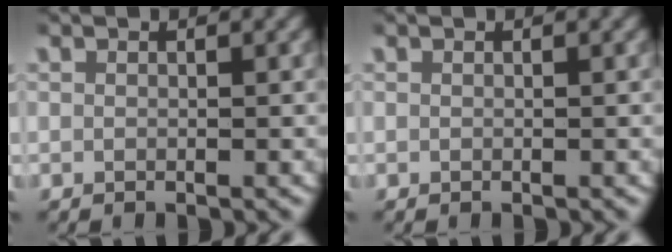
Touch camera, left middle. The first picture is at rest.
{"total": 0.0}